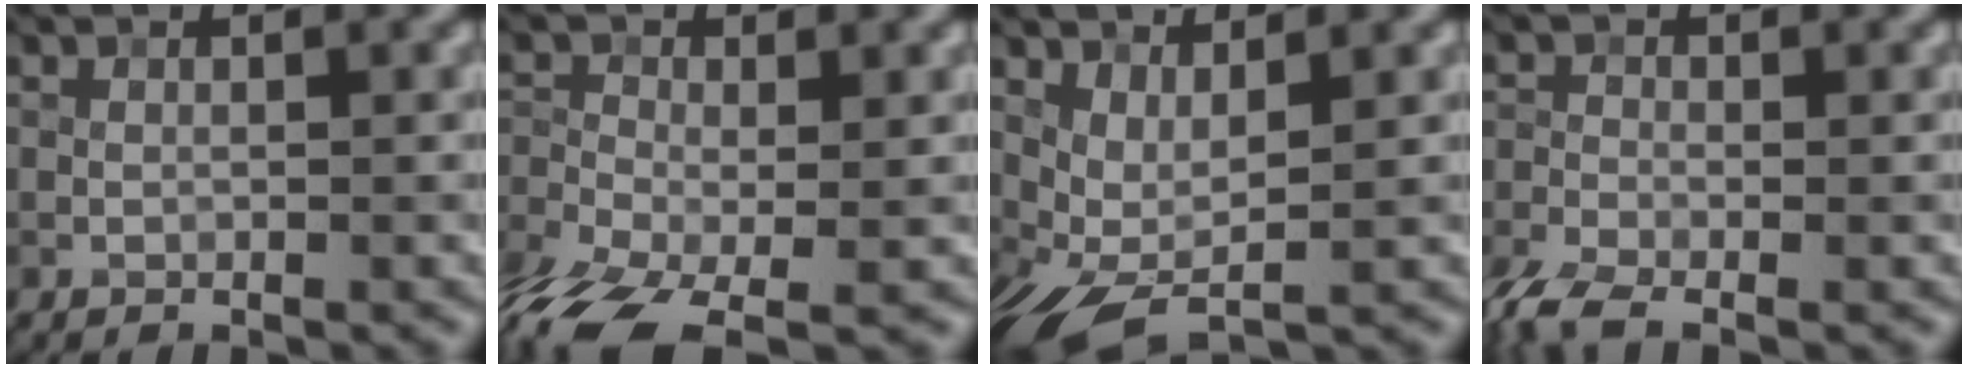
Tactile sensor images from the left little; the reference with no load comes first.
{"total": 8.9, "force": [-5.4, 4.0, 5.8], "torque": [-0.139, -0.033, -0.108]}
{"total": 3.5, "force": [0.6, 1.5, 3.1], "torque": [-0.080, -0.009, 0.014]}
{"total": 5.3, "force": [-3.9, 1.9, 3.0], "torque": [-0.070, -0.018, -0.088]}